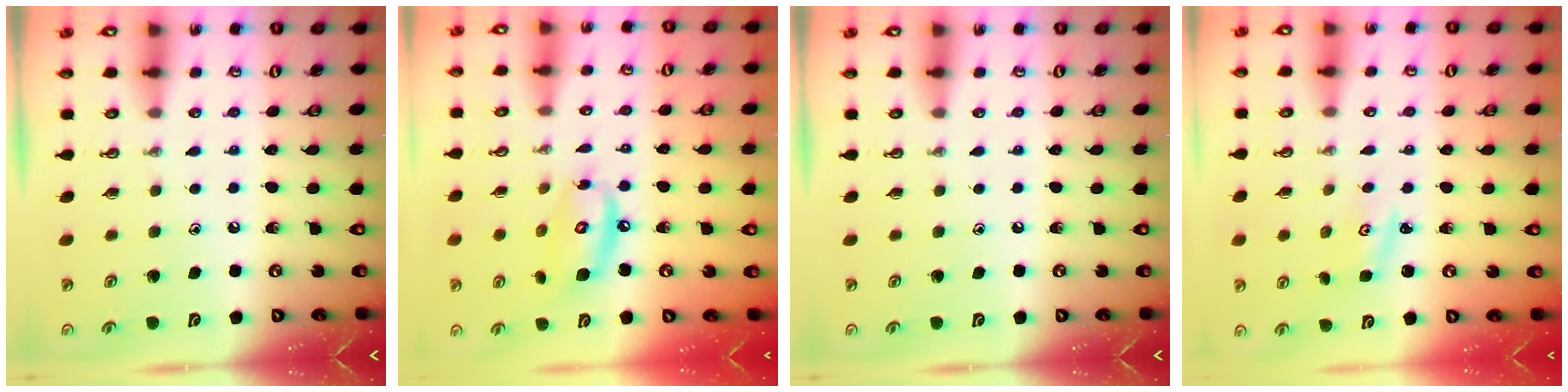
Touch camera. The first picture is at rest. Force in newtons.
{"total": 11.3, "press": 11.3, "slide": 1.2}
{"total": 0.0}
{"total": 2.7, "press": 2.7, "slide": 0.4}